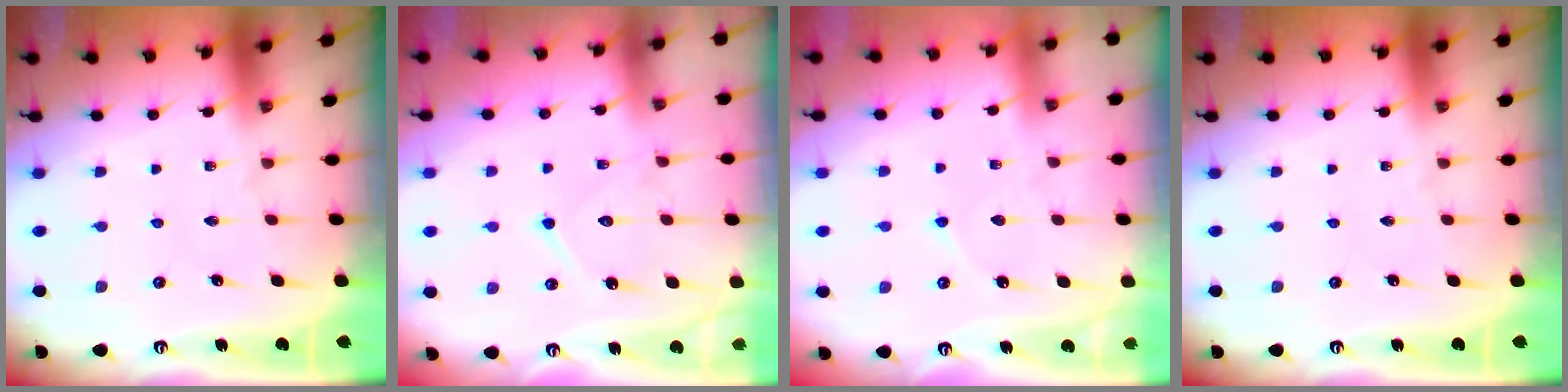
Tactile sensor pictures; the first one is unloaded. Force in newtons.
{"total": 11.2, "press": 11.2, "slide": 1.0}
{"total": 4.4, "press": 4.4, "slide": 0.4}
{"total": 0.0}